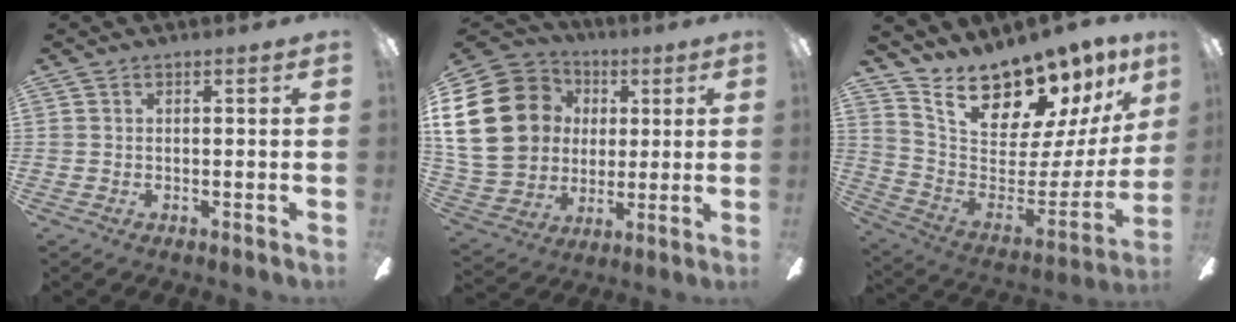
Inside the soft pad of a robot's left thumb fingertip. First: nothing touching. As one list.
[{"total": 23.4, "force": [3.3, 19.8, 12.0], "torque": [-0.237, 0.014, 0.078]}, {"total": 18.1, "force": [15.5, 6.5, 6.6], "torque": [-0.102, -0.129, 0.274]}]